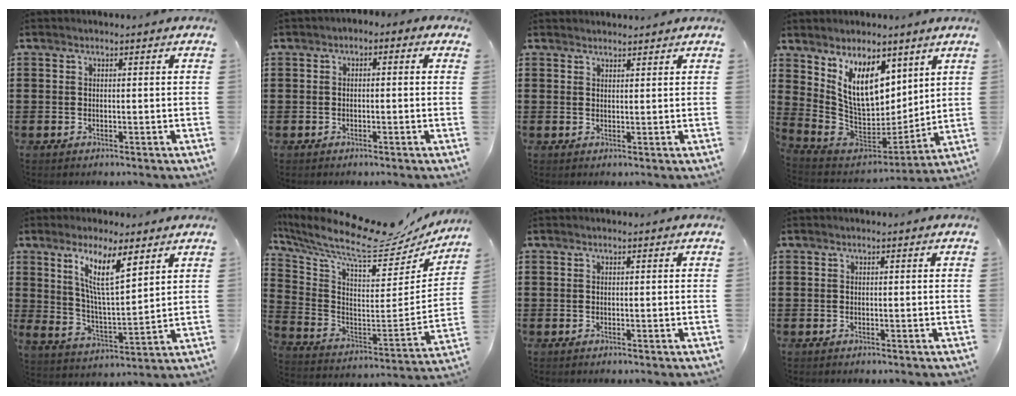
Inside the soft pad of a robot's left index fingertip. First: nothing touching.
{"total": 1.1, "force": [-0.9, 0.5, 0.3], "torque": [-0.010, 0.002, -0.020]}
{"total": 1.4, "force": [1.4, 0.2, 0.0], "torque": [-0.003, 0.001, 0.027]}
{"total": 11.8, "force": [5.7, 6.4, 8.1], "torque": [-0.171, -0.027, 0.113]}
{"total": 10.5, "force": [6.3, 2.9, 7.9], "torque": [-0.161, -0.016, 0.111]}
{"total": 10.7, "force": [8.9, 2.2, 5.6], "torque": [-0.132, -0.075, 0.143]}
{"total": 0.0}
{"total": 0.0}